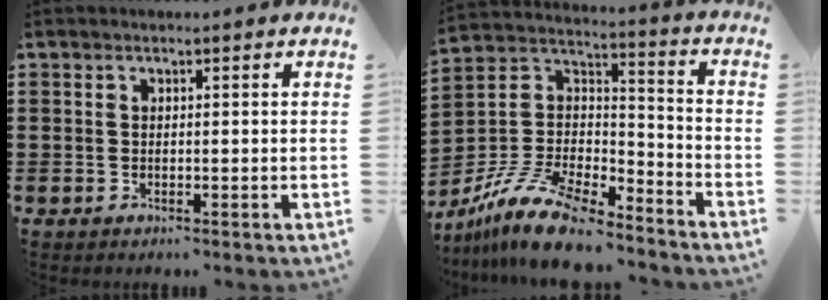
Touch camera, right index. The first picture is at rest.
{"total": 13.3, "force": [-11.0, 3.9, 6.4], "torque": [-0.138, 0.036, -0.213]}